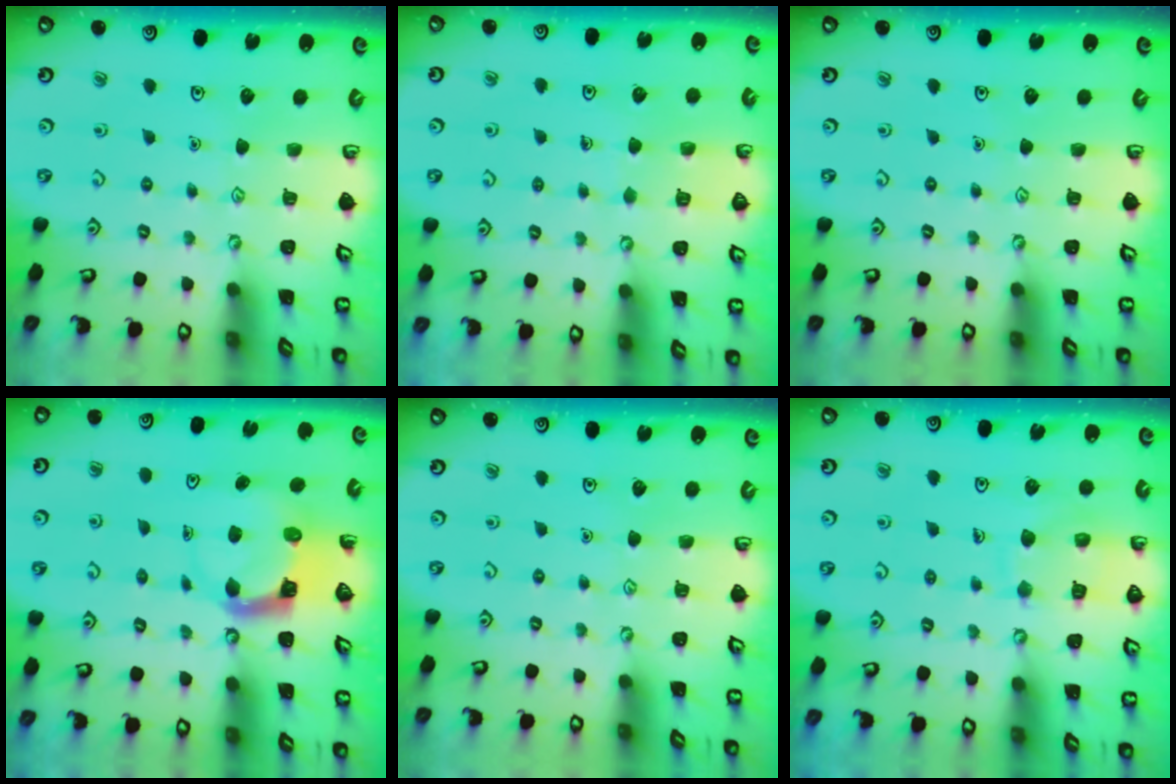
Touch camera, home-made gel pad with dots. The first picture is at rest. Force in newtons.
{"total": 3.0, "press": 3.0, "slide": 0.2}
{"total": 0.0}
{"total": 3.9, "press": 3.9, "slide": 0.3}
{"total": 0.0}
{"total": 9.9, "press": 9.8, "slide": 1.0}